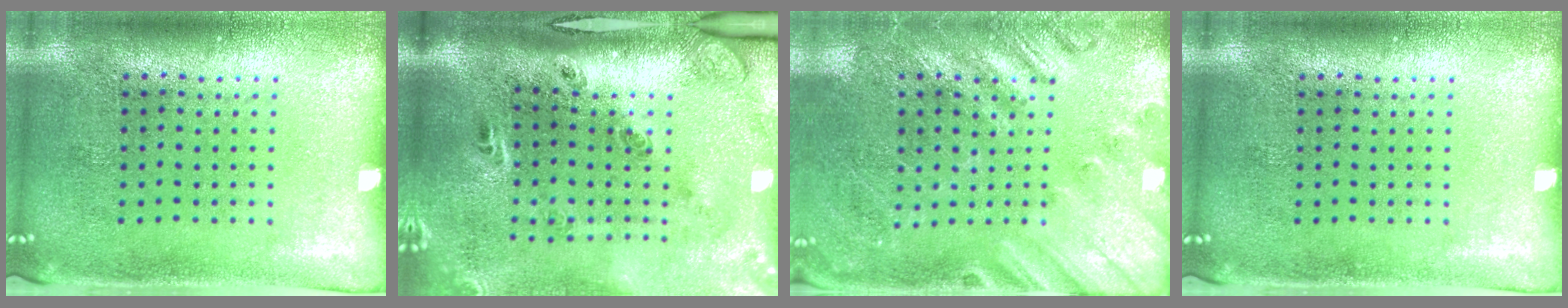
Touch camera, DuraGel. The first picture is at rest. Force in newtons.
{"total": 3.0, "press": 1.9, "slide": 2.4}
{"total": 2.3, "press": 2.2, "slide": 0.6}
{"total": 0.0}